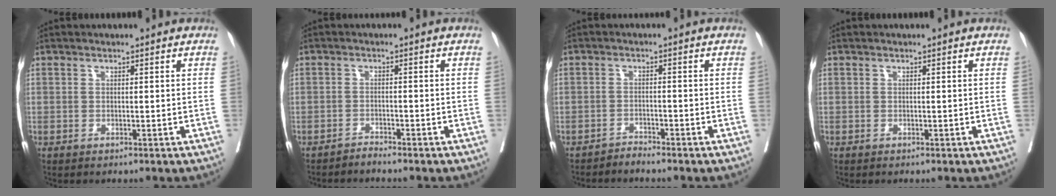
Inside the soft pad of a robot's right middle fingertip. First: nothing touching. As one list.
[{"total": 1.4, "force": [-1.4, -0.3, -0.1], "torque": [0.004, -0.004, -0.025]}, {"total": 1.6, "force": [-1.6, -0.2, -0.2], "torque": [0.006, -0.005, -0.030]}, {"total": 0.0}]